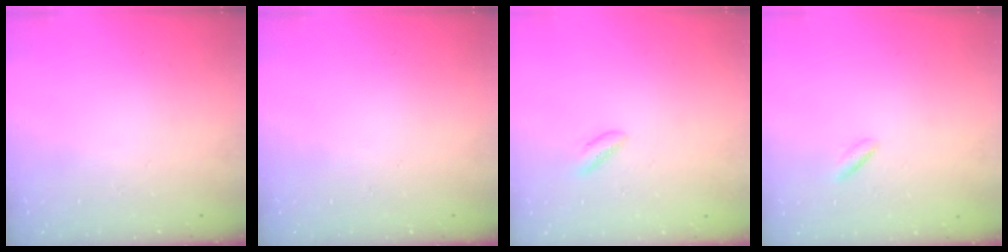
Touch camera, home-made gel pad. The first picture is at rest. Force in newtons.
{"total": 0.0}
{"total": 1.1, "press": 0.9, "slide": 0.6}
{"total": 1.3, "press": 1.1, "slide": 0.7}